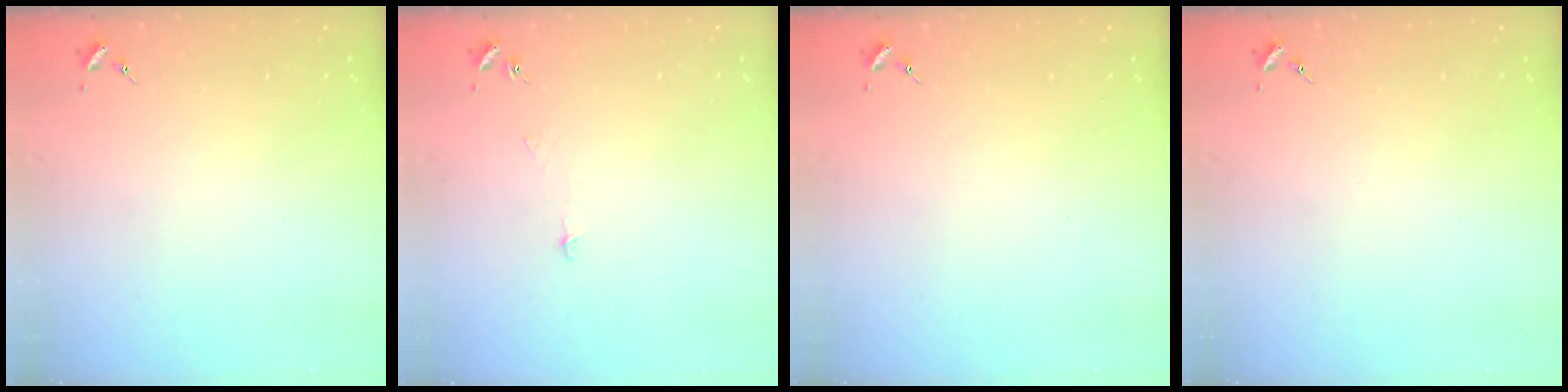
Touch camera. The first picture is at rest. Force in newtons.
{"total": 3.4, "press": 3.4, "slide": 0.3}
{"total": 0.0}
{"total": 0.0}